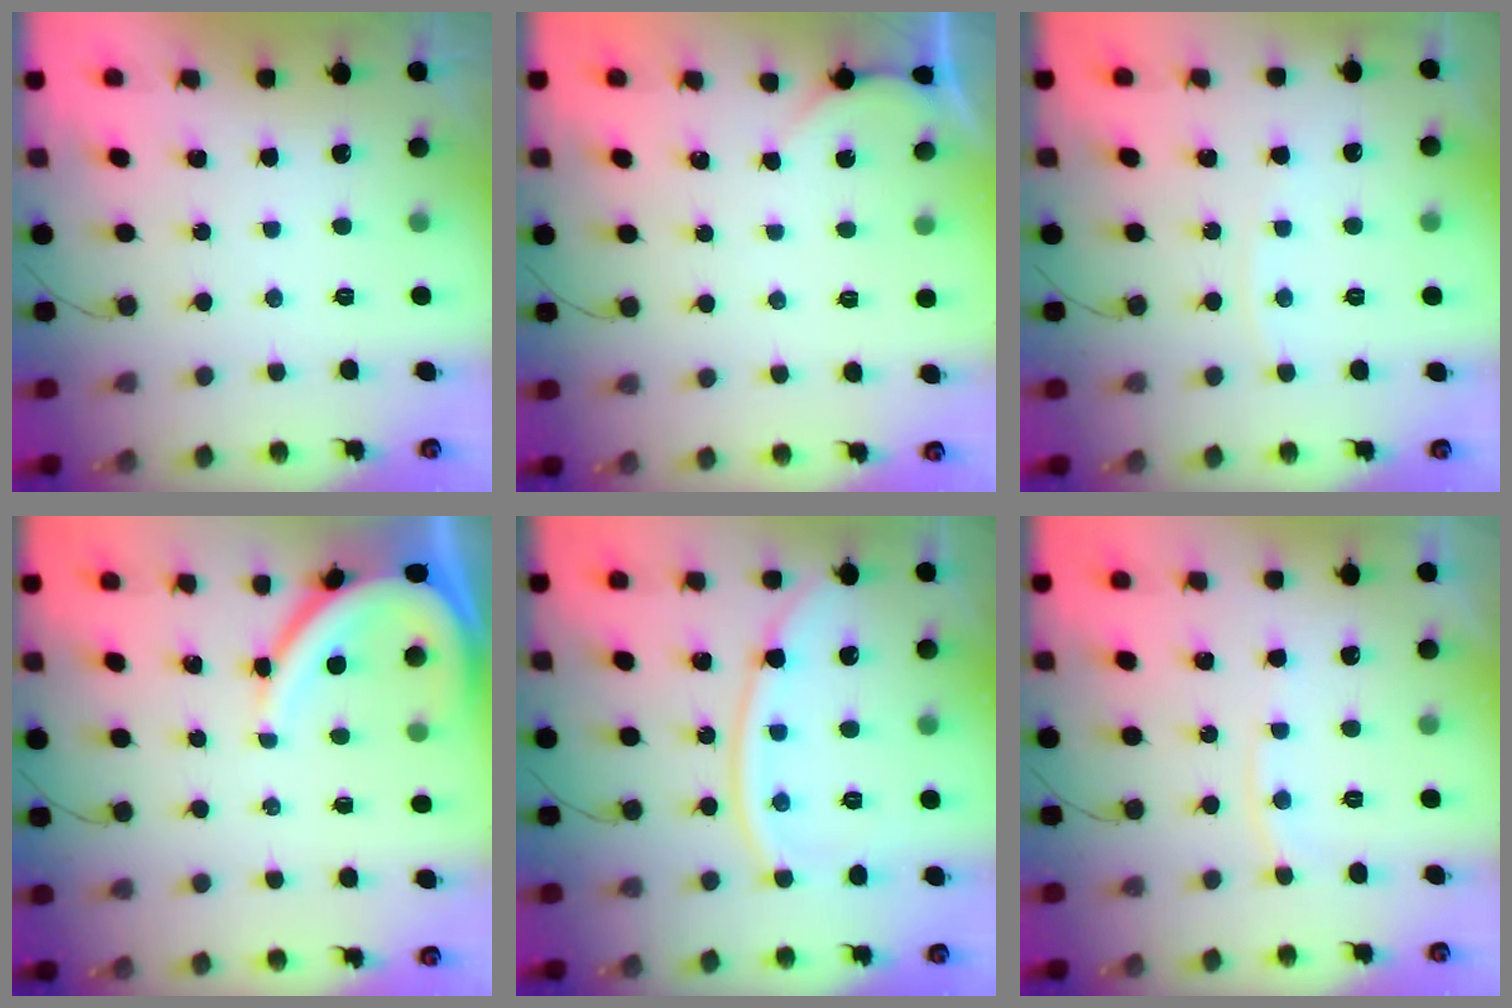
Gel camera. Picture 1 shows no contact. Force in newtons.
{"total": 0.0}
{"total": 2.9, "press": 2.8, "slide": 0.4}
{"total": 9.0, "press": 9.0, "slide": 1.0}
{"total": 12.9, "press": 12.8, "slide": 1.6}
{"total": 5.7, "press": 5.7, "slide": 0.5}